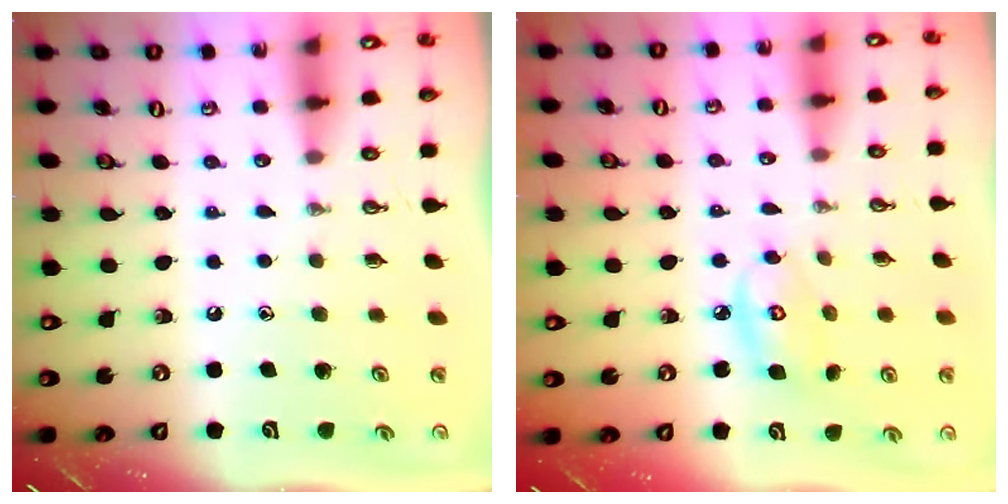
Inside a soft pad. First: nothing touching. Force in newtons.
{"total": 6.7, "press": 6.7, "slide": 0.4}